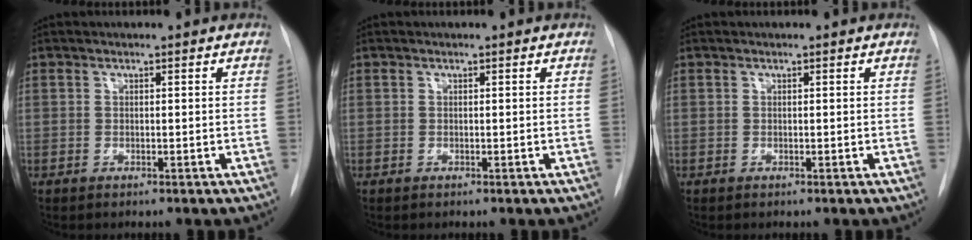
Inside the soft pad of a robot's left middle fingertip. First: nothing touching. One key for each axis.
{"total": 0.0}
{"total": 0.0}